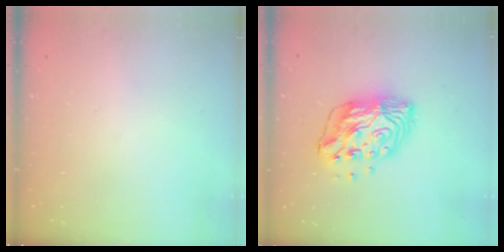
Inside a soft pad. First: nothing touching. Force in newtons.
{"total": 13.2, "press": 13.2, "slide": 1.1}